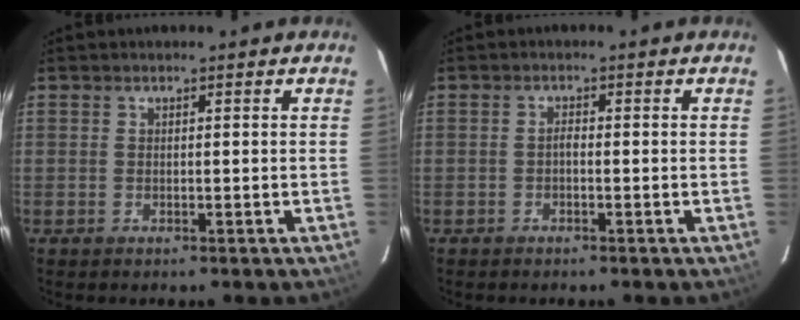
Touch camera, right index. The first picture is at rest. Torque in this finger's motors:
{"motor_torque": [0.10, -0.25, 0.15, 0.04]}